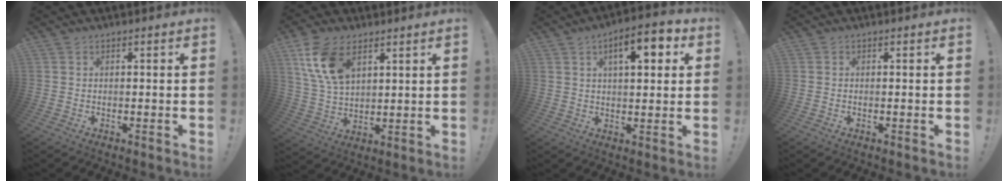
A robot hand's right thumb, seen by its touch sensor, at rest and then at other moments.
{"total": 13.4, "force": [6.7, 8.0, 8.4], "torque": [-0.164, -0.017, 0.129]}
{"total": 10.2, "force": [3.8, 4.2, 8.4], "torque": [-0.111, -0.009, 0.056]}
{"total": 0.0}